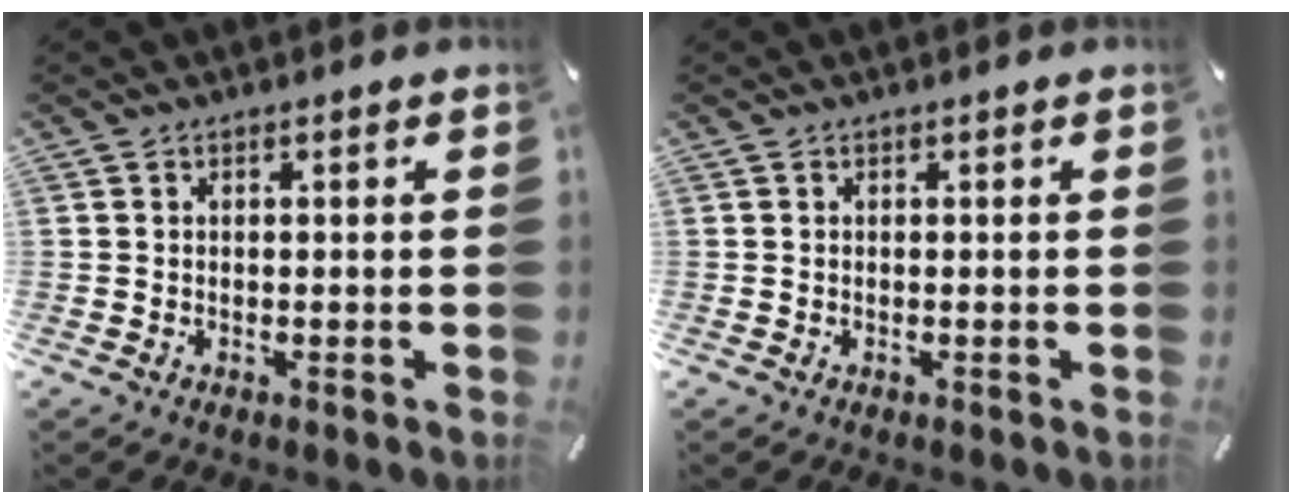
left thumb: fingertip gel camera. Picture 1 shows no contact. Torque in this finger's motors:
{"motor_torque": [0.01, 0.01, 0.00, 0.00, 0.00]}